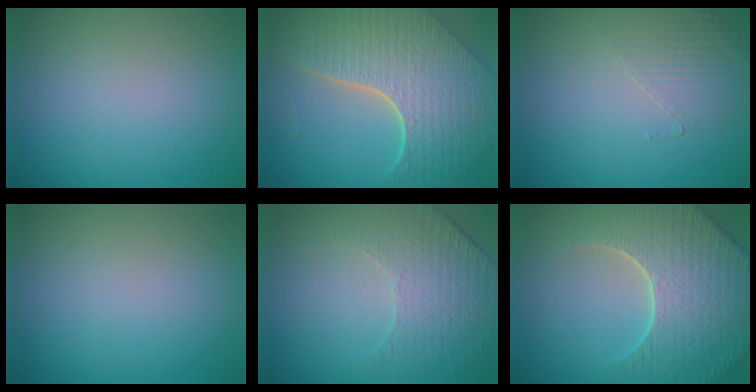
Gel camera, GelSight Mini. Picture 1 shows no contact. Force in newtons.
{"total": 8.3, "press": 5.9, "slide": 5.7}
{"total": 1.6, "press": 0.7, "slide": 1.4}
{"total": 0.0}
{"total": 4.9, "press": 3.2, "slide": 3.6}
{"total": 7.7, "press": 7.4, "slide": 2.2}